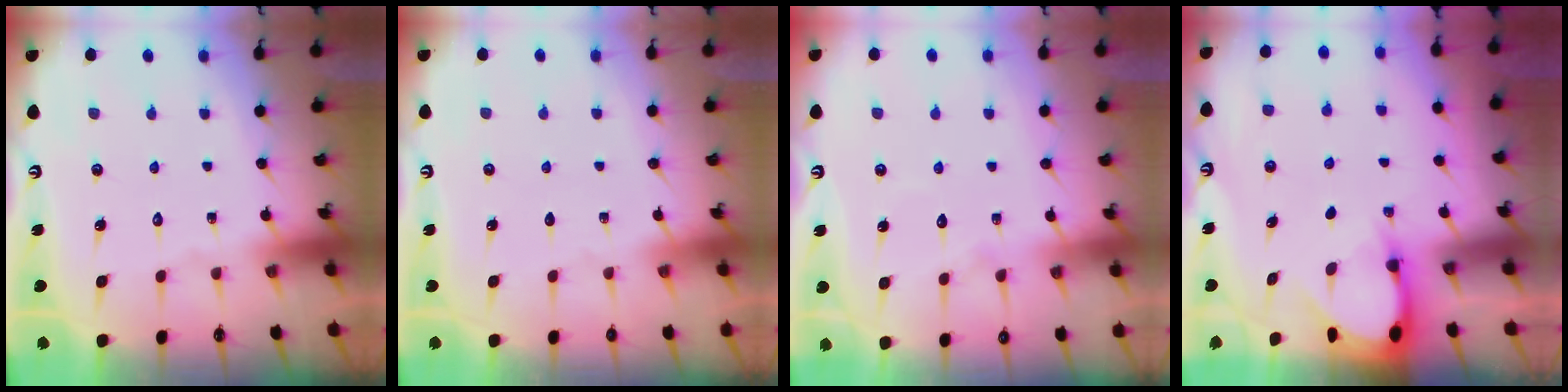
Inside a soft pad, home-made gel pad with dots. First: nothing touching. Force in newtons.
{"total": 0.7, "press": 0.7, "slide": 0.2}
{"total": 6.4, "press": 6.4, "slide": 0.6}
{"total": 2.9, "press": 2.9, "slide": 0.3}